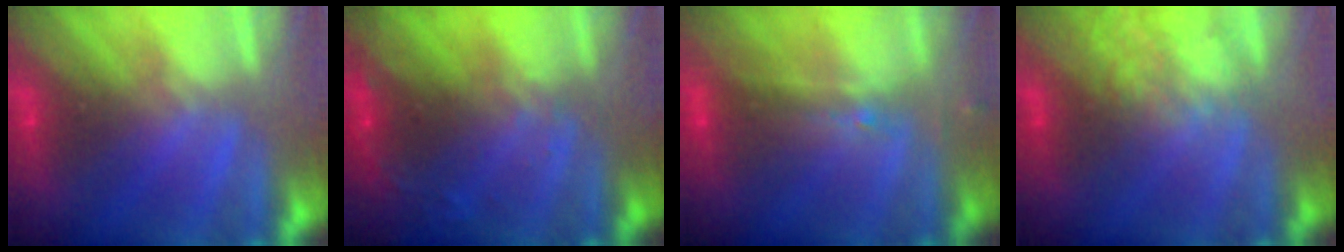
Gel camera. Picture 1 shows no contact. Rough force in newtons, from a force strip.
{"total": 7.6}
{"total": 2.4}
{"total": 2.2}